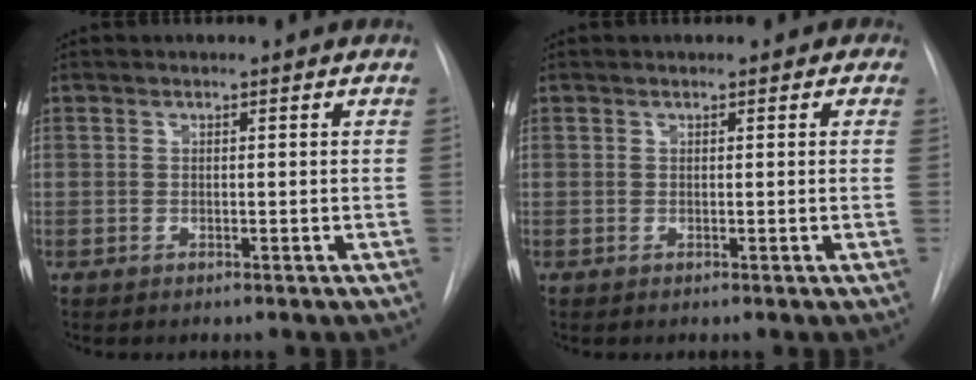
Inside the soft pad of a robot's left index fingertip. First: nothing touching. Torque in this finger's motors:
{"motor_torque": [0.57, -0.60, 0.07, -0.01]}